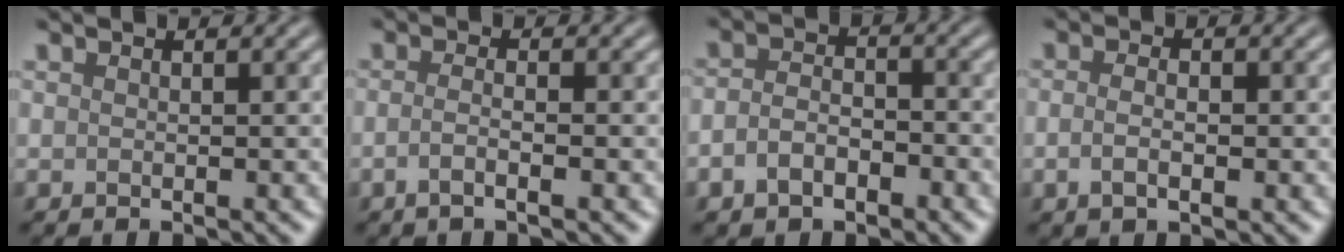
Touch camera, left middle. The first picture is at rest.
{"total": 2.0, "force": [-0.7, 0.7, 1.8], "torque": [-0.027, -0.003, -0.021]}
{"total": 3.1, "force": [-1.4, 1.8, 2.0], "torque": [-0.040, 0.000, -0.032]}
{"total": 2.2, "force": [-0.5, 1.1, 1.9], "torque": [-0.034, -0.006, -0.012]}